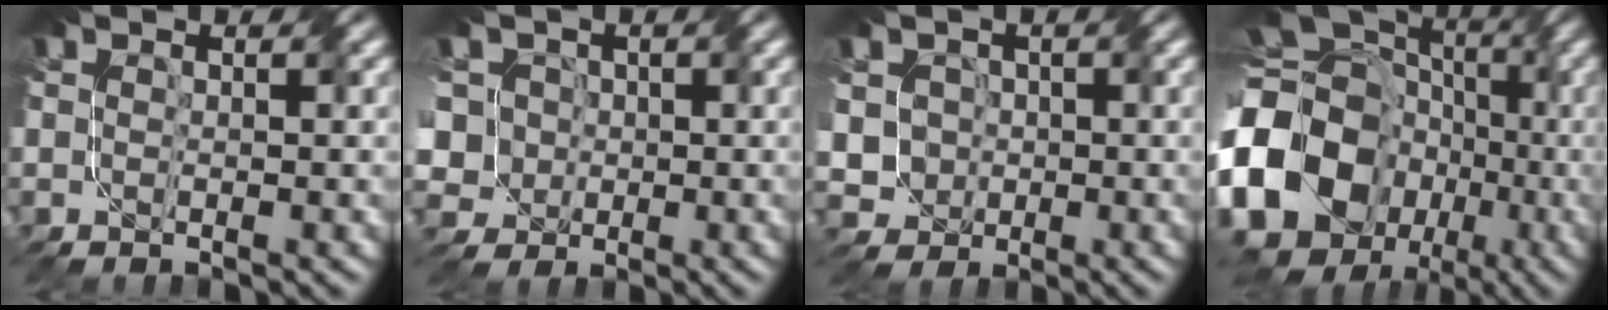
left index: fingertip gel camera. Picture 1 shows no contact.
{"total": 7.9, "force": [1.4, 6.8, 3.8], "torque": [-0.085, 0.031, -0.019]}
{"total": 3.6, "force": [-0.1, 3.4, 1.1], "torque": [-0.027, 0.016, -0.013]}
{"total": 18.3, "force": [-4.6, 15.1, 9.1], "torque": [-0.221, -0.002, -0.101]}